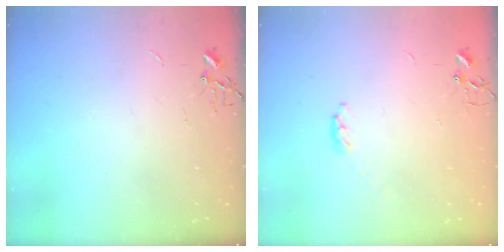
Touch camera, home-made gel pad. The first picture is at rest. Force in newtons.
{"total": 3.2, "press": 3.2, "slide": 0.5}